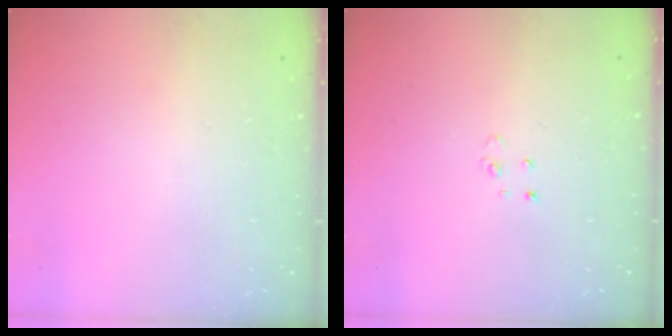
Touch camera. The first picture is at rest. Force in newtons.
{"total": 2.6, "press": 2.6, "slide": 0.2}